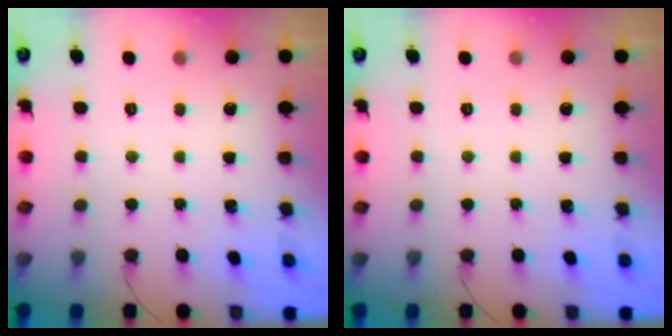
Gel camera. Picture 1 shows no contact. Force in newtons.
{"total": 0.0}